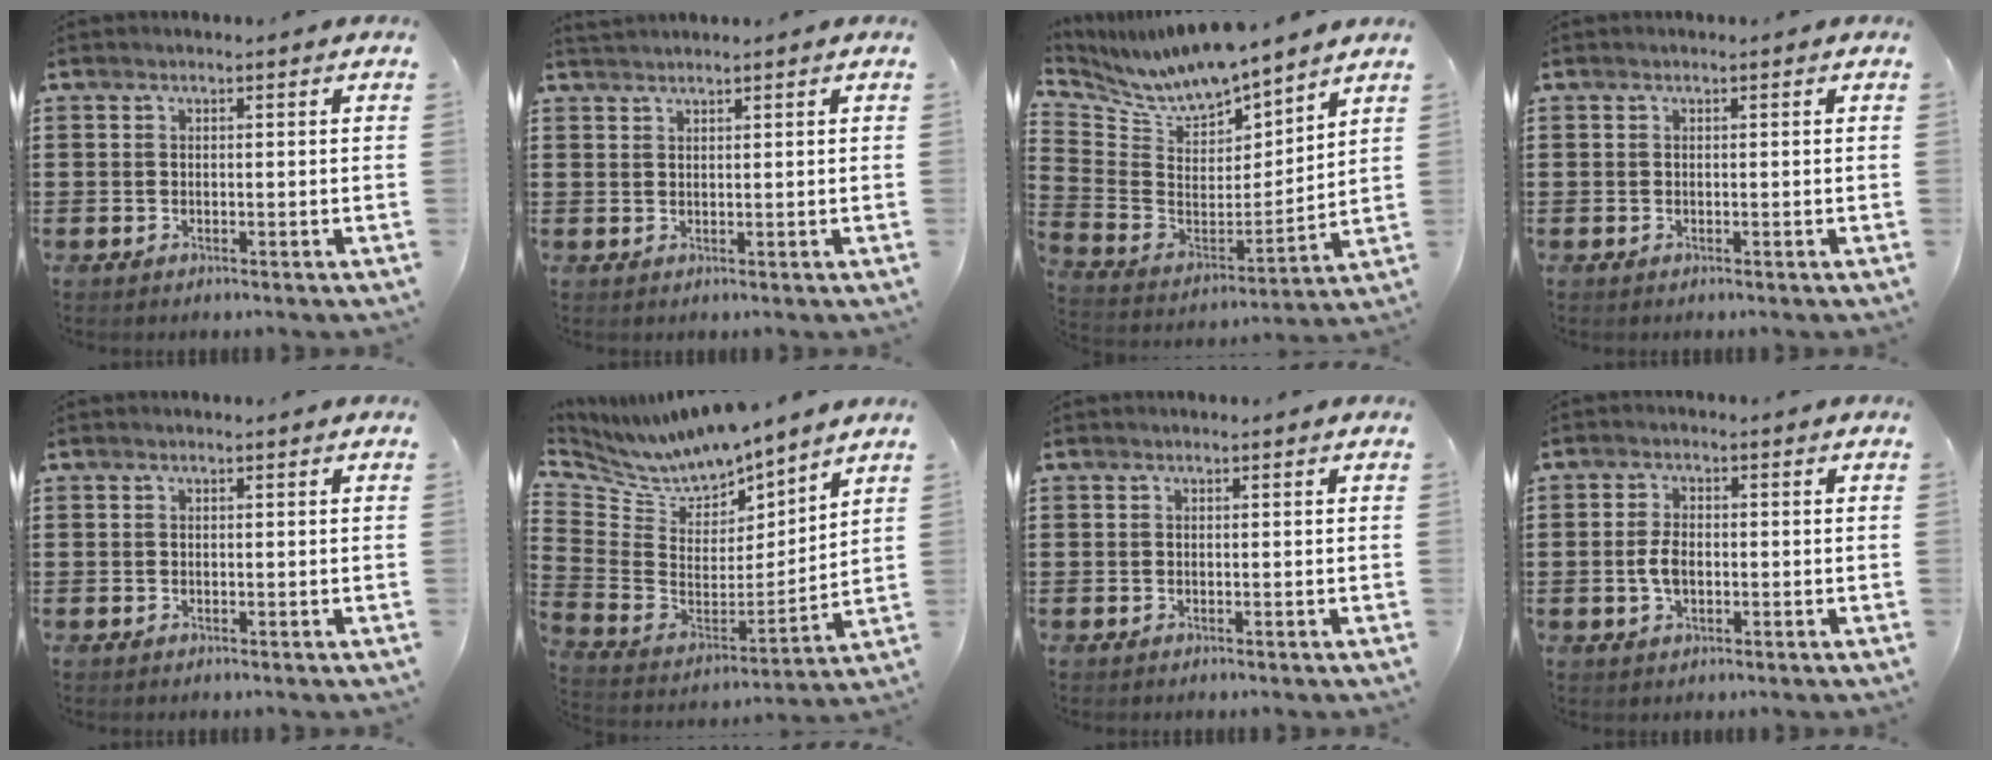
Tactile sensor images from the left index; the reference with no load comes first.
{"total": 1.3, "force": [1.3, 0.0, 0.3], "torque": [-0.008, 0.000, 0.025]}
{"total": 8.5, "force": [8.1, 1.3, 2.4], "torque": [-0.091, -0.060, 0.140]}
{"total": 0.0}
{"total": 0.0}
{"total": 7.5, "force": [7.3, 1.5, 0.6], "torque": [-0.061, -0.061, 0.126]}
{"total": 0.0}
{"total": 3.7, "force": [-0.3, 2.0, 3.2], "torque": [-0.075, -0.002, -0.009]}